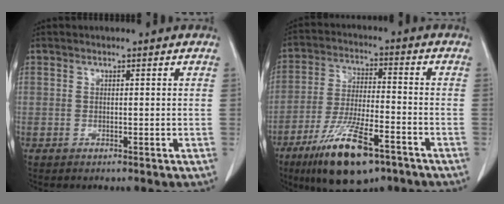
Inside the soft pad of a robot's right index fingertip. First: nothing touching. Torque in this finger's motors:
{"motor_torque": [1.37, -0.76, 0.68, 0.21]}